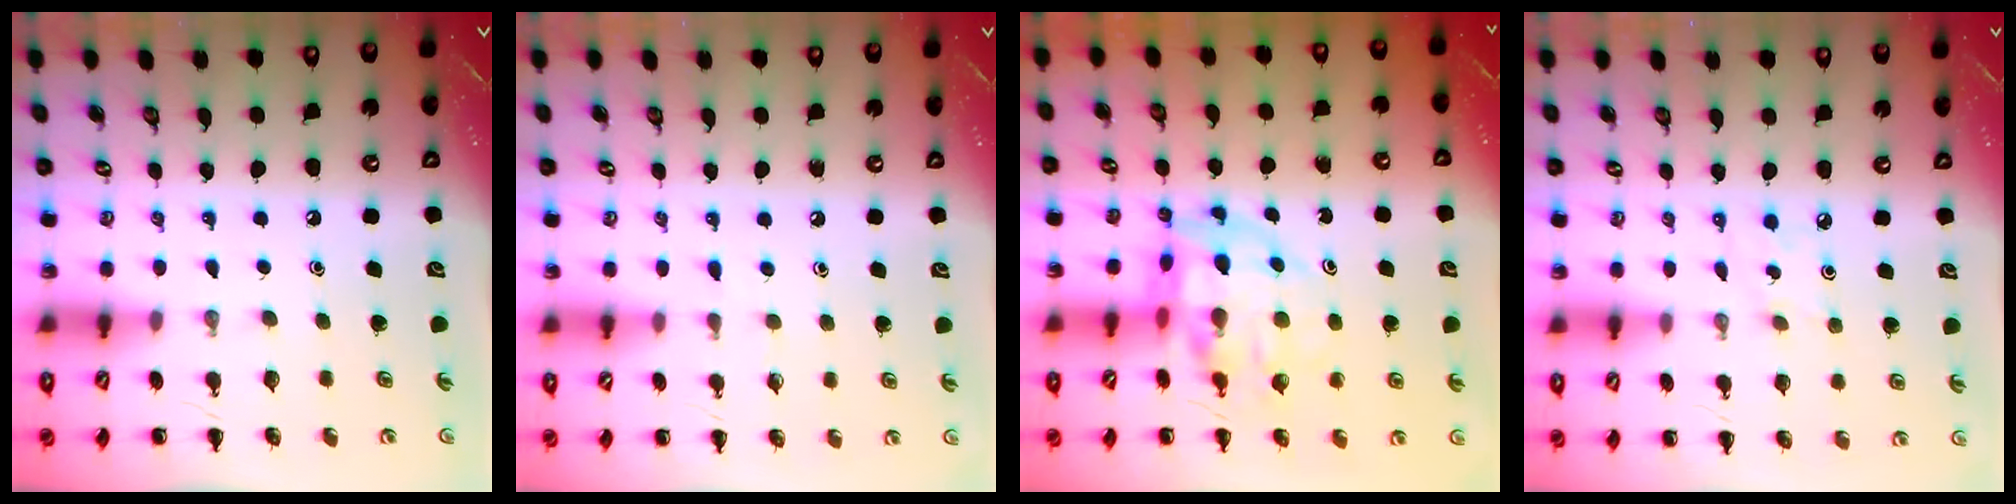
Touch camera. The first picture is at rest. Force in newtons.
{"total": 3.8, "press": 3.4, "slide": 1.6}
{"total": 11.9, "press": 11.6, "slide": 2.8}
{"total": 2.1, "press": 2.0, "slide": 0.4}